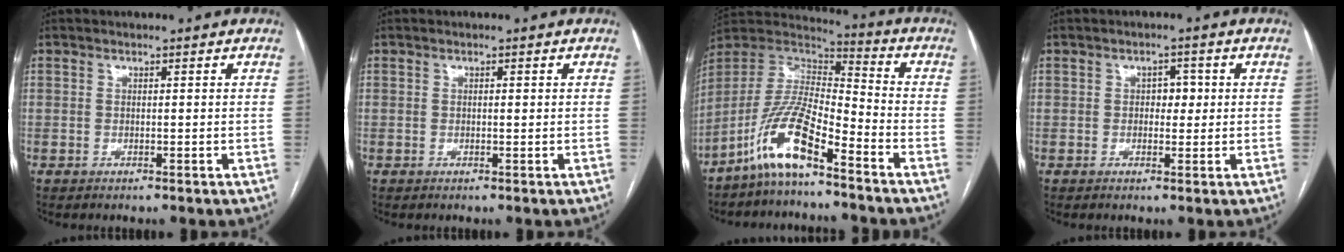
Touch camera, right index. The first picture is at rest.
{"total": 0.5, "force": [0.1, 0.1, 0.5], "torque": [-0.008, 0.001, 0.001]}
{"total": 12.1, "force": [-8.0, 2.4, 8.8], "torque": [-0.187, 0.011, -0.155]}
{"total": 2.5, "force": [0.2, 1.6, 1.9], "torque": [-0.021, 0.009, 0.002]}